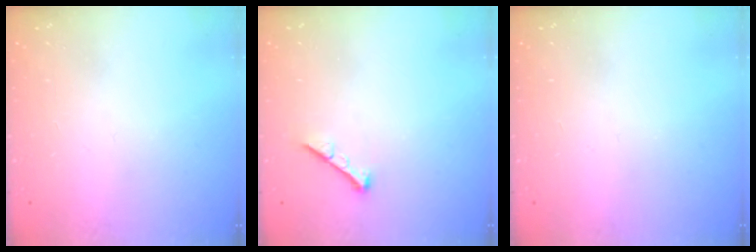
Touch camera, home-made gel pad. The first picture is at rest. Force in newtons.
{"total": 0.0}
{"total": 0.0}